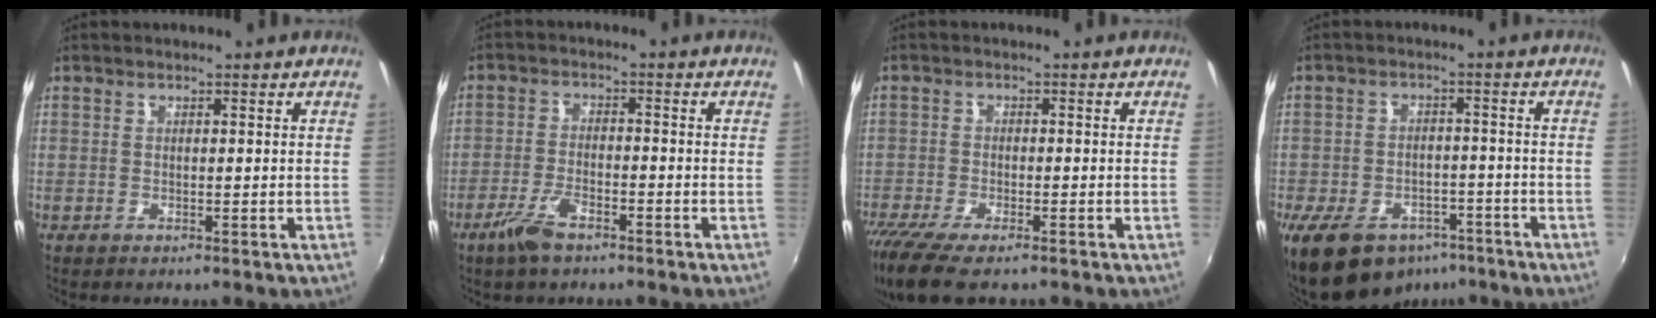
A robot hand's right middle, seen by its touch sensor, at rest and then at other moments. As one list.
[{"total": 5.9, "force": [-4.0, 2.0, 3.9], "torque": [-0.092, -0.007, -0.076]}, {"total": 10.2, "force": [-7.6, 2.6, 6.2], "torque": [-0.150, -0.045, -0.142]}, {"total": 15.4, "force": [-10.2, 9.0, 7.4], "torque": [-0.170, -0.008, -0.149]}]